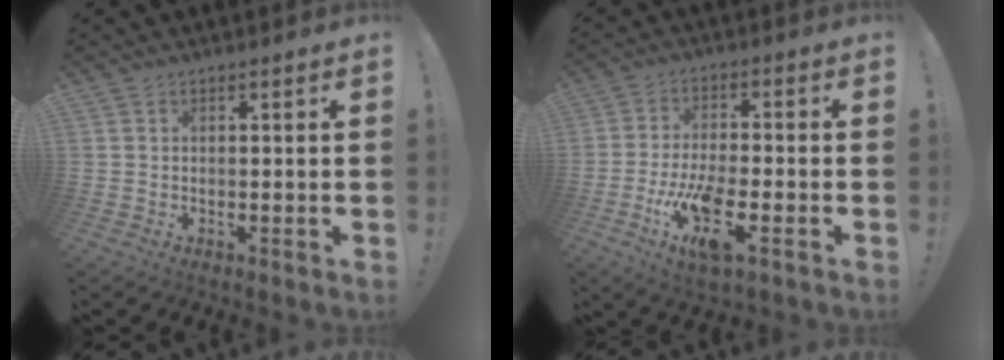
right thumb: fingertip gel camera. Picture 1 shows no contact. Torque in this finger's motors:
{"motor_torque": [1.72, 1.65, 1.20, -0.61, 0.11]}